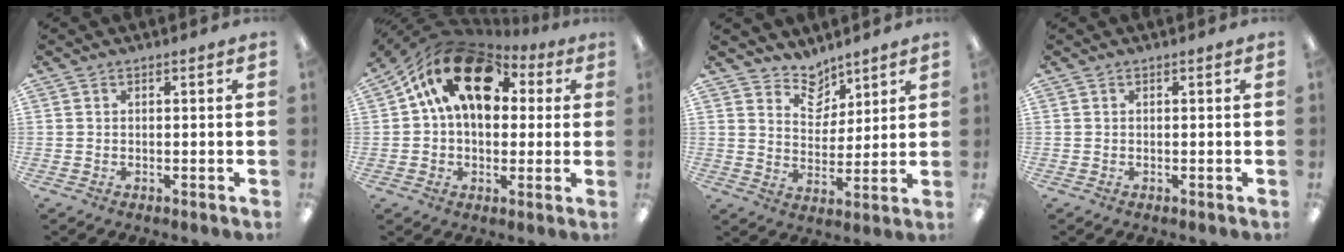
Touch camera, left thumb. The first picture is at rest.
{"total": 18.4, "force": [7.3, 12.0, 12.0], "torque": [-0.222, -0.021, 0.128]}
{"total": 7.7, "force": [6.3, 4.3, 1.1], "torque": [-0.012, -0.046, 0.115]}
{"total": 0.0}